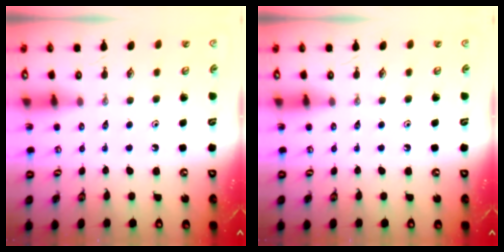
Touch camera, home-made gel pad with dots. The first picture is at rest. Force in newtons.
{"total": 0.0}